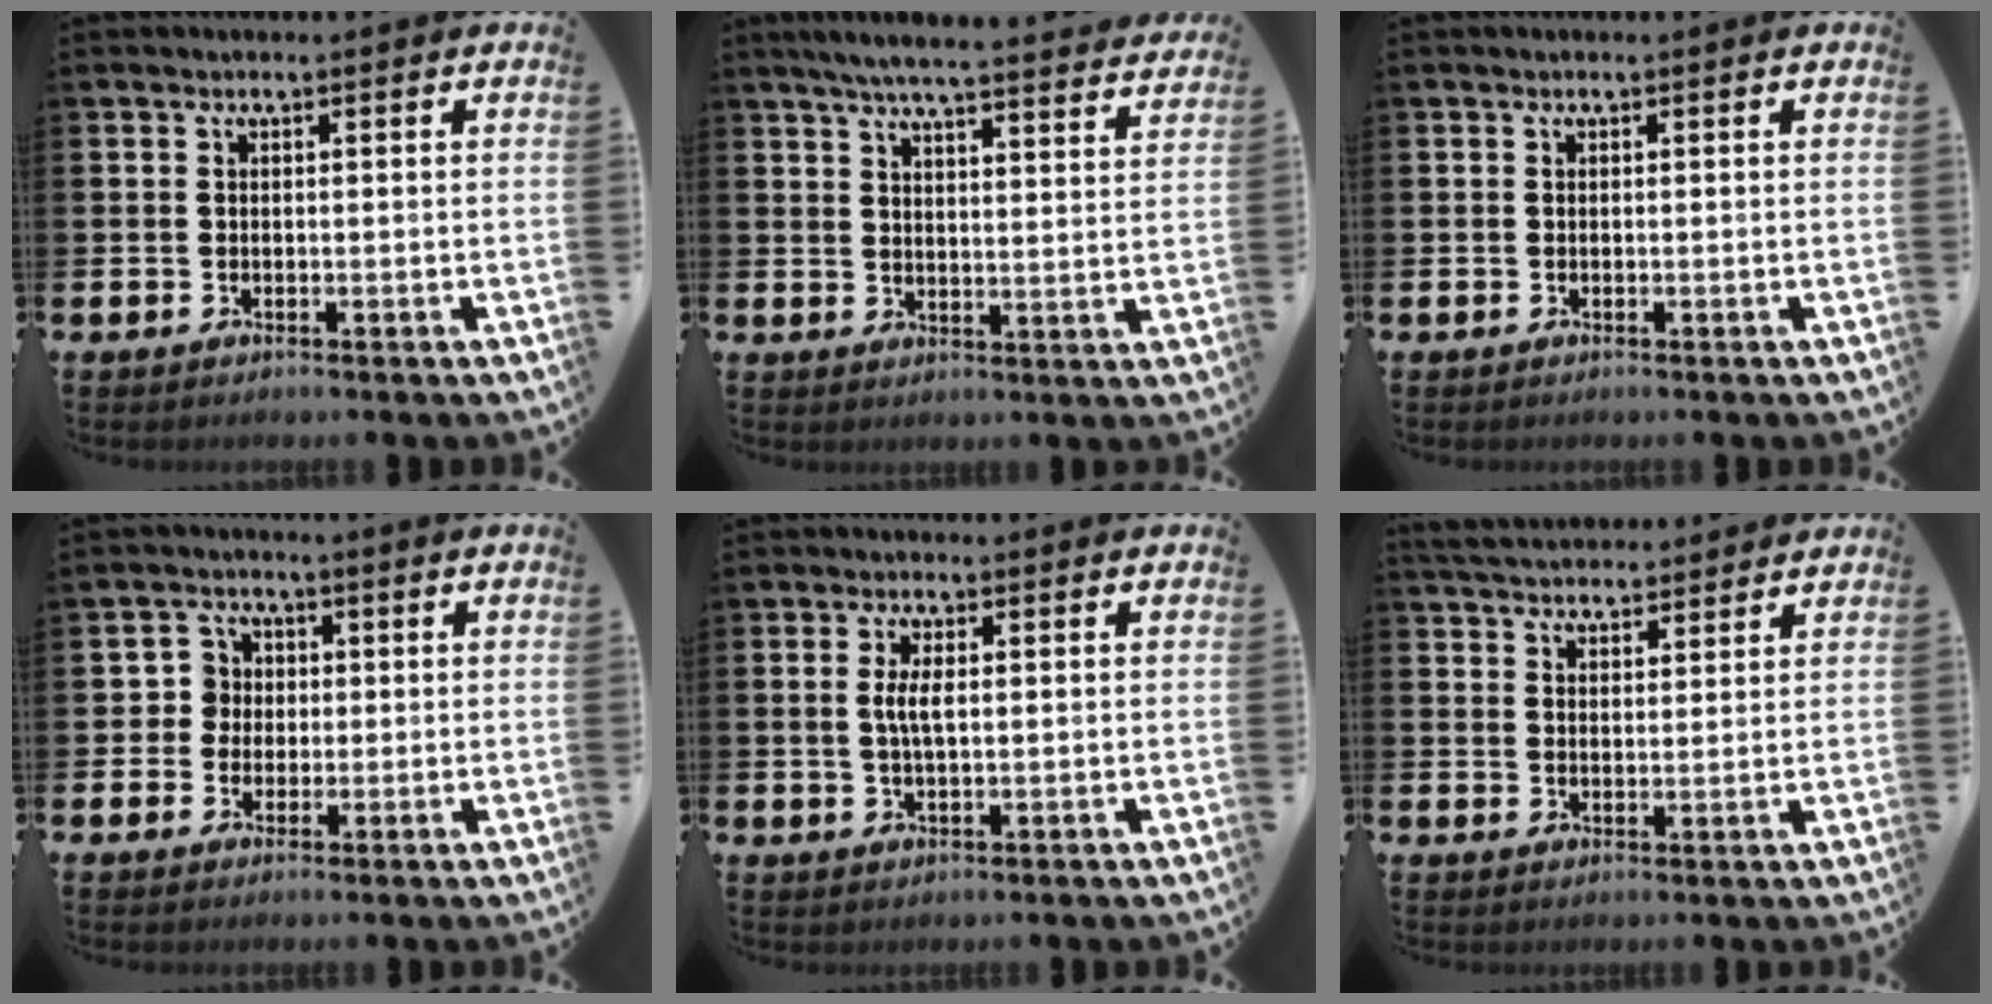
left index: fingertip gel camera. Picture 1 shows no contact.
{"total": 5.8, "force": [5.6, -0.1, 1.8], "torque": [-0.051, -0.033, 0.096]}
{"total": 0.0}
{"total": 3.4, "force": [0.5, 3.3, 0.4], "torque": [-0.017, 0.009, 0.004]}
{"total": 3.1, "force": [0.6, 1.1, 2.8], "torque": [-0.057, 0.006, 0.008]}
{"total": 4.6, "force": [4.5, 0.8, 0.2], "torque": [-0.022, -0.020, 0.084]}